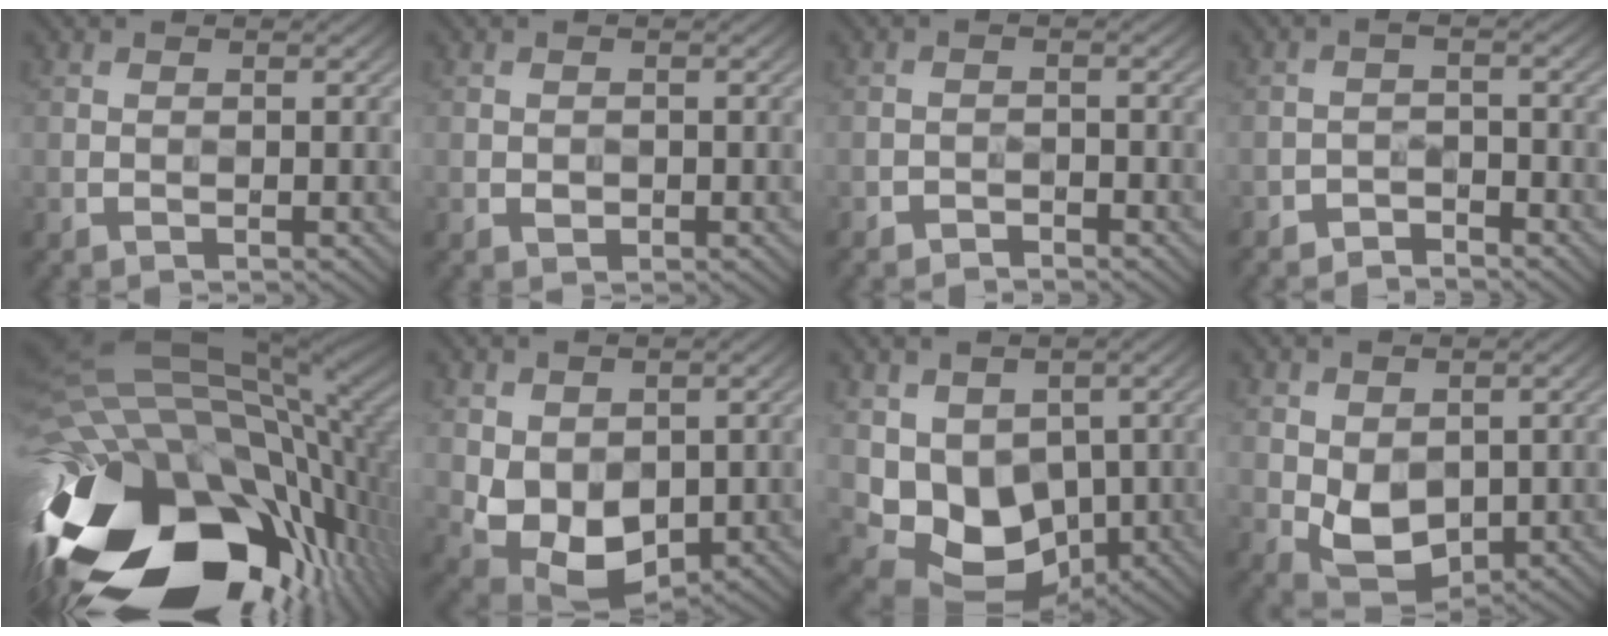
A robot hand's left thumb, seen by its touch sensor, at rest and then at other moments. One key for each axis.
{"total": 0.9, "fx": -0.3, "fy": 0.7, "fz": 0.5, "tx": -0.006, "ty": -0.004, "tz": -0.006}
{"total": 1.9, "fx": -1.7, "fy": 0.5, "fz": 0.4, "tx": -0.005, "ty": 0.001, "tz": -0.034}
{"total": 3.2, "fx": -3.0, "fy": 0.8, "fz": 0.9, "tx": -0.012, "ty": 0.001, "tz": -0.058}
{"total": 22.6, "fx": -8.1, "fy": 14.6, "fz": 15.3, "tx": -0.307, "ty": -0.035, "tz": -0.096}
{"total": 7.3, "fx": 0.2, "fy": 5.2, "fz": 5.1, "tx": -0.120, "ty": -0.025, "tz": 0.012}
{"total": 8.9, "fx": 0.5, "fy": 6.9, "fz": 5.5, "tx": -0.118, "ty": -0.034, "tz": 0.018}
{"total": 5.6, "fx": 0.2, "fy": 3.8, "fz": 4.2, "tx": -0.093, "ty": -0.011, "tz": 0.009}